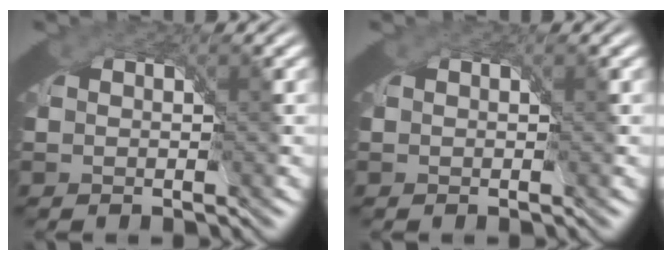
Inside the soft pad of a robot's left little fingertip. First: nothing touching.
{"total": 0.0}